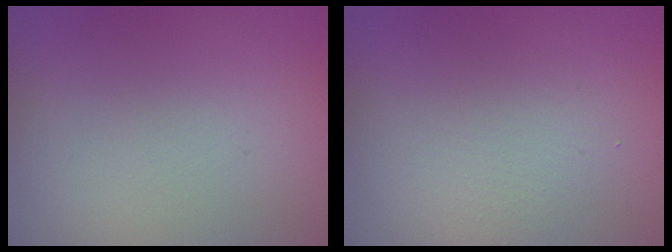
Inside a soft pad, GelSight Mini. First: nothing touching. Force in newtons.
{"total": 2.0, "press": 2.0, "slide": 0.1}